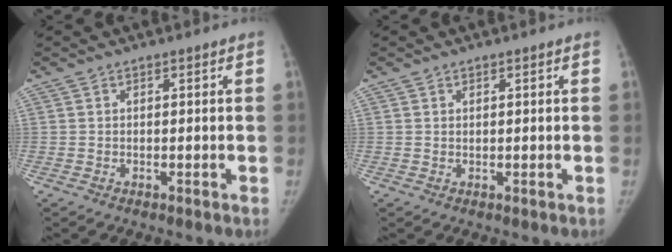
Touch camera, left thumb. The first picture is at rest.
{"total": 0.5, "force": [0.3, 0.3, 0.3], "torque": [-0.003, -0.003, 0.006]}